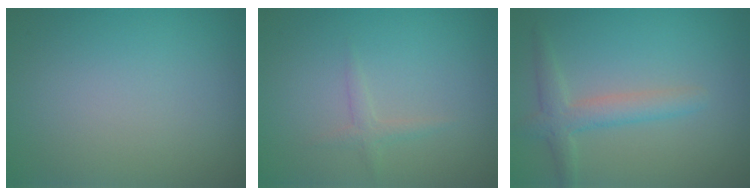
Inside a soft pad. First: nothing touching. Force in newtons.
{"total": 1.1, "press": 1.1, "slide": 0.0}
{"total": 2.8, "press": 2.8, "slide": 0.1}